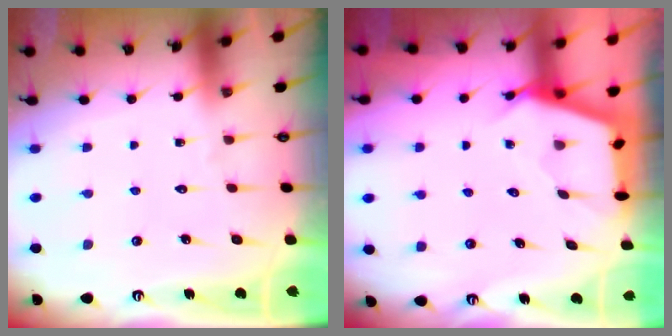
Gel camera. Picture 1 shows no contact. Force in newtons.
{"total": 2.7, "press": 2.7, "slide": 0.3}